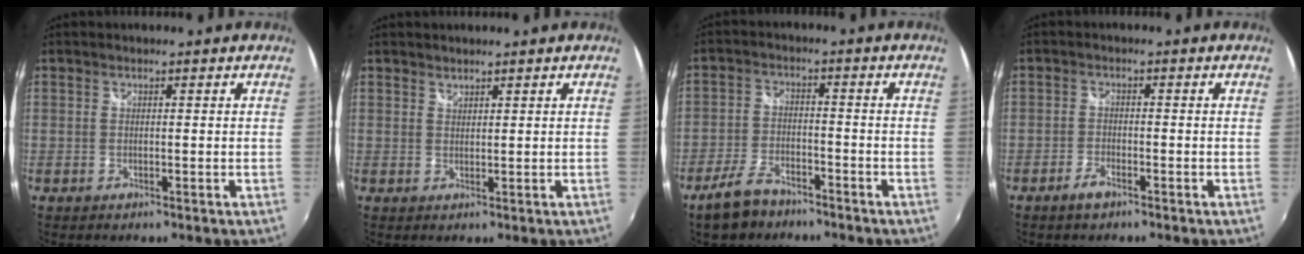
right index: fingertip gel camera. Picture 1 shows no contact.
{"total": 1.1, "force": [1.0, 0.4, 0.0], "torque": [0.002, 0.001, 0.019]}
{"total": 7.5, "force": [-5.6, 3.4, 3.5], "torque": [-0.092, 0.001, -0.101]}
{"total": 2.8, "force": [-2.1, 1.1, 1.5], "torque": [-0.042, -0.002, -0.044]}